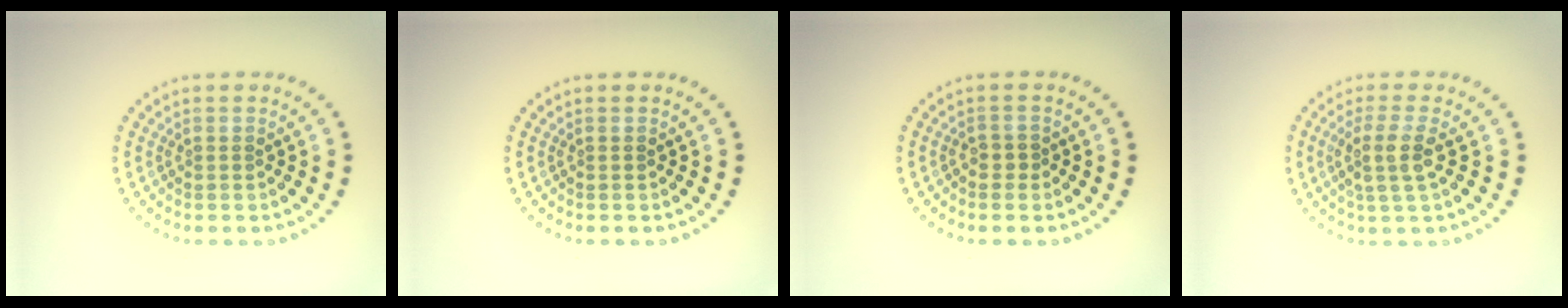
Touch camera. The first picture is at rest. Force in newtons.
{"total": 0.0}
{"total": 0.7, "press": 0.5, "slide": 0.4}
{"total": 3.0, "press": 2.4, "slide": 1.7}